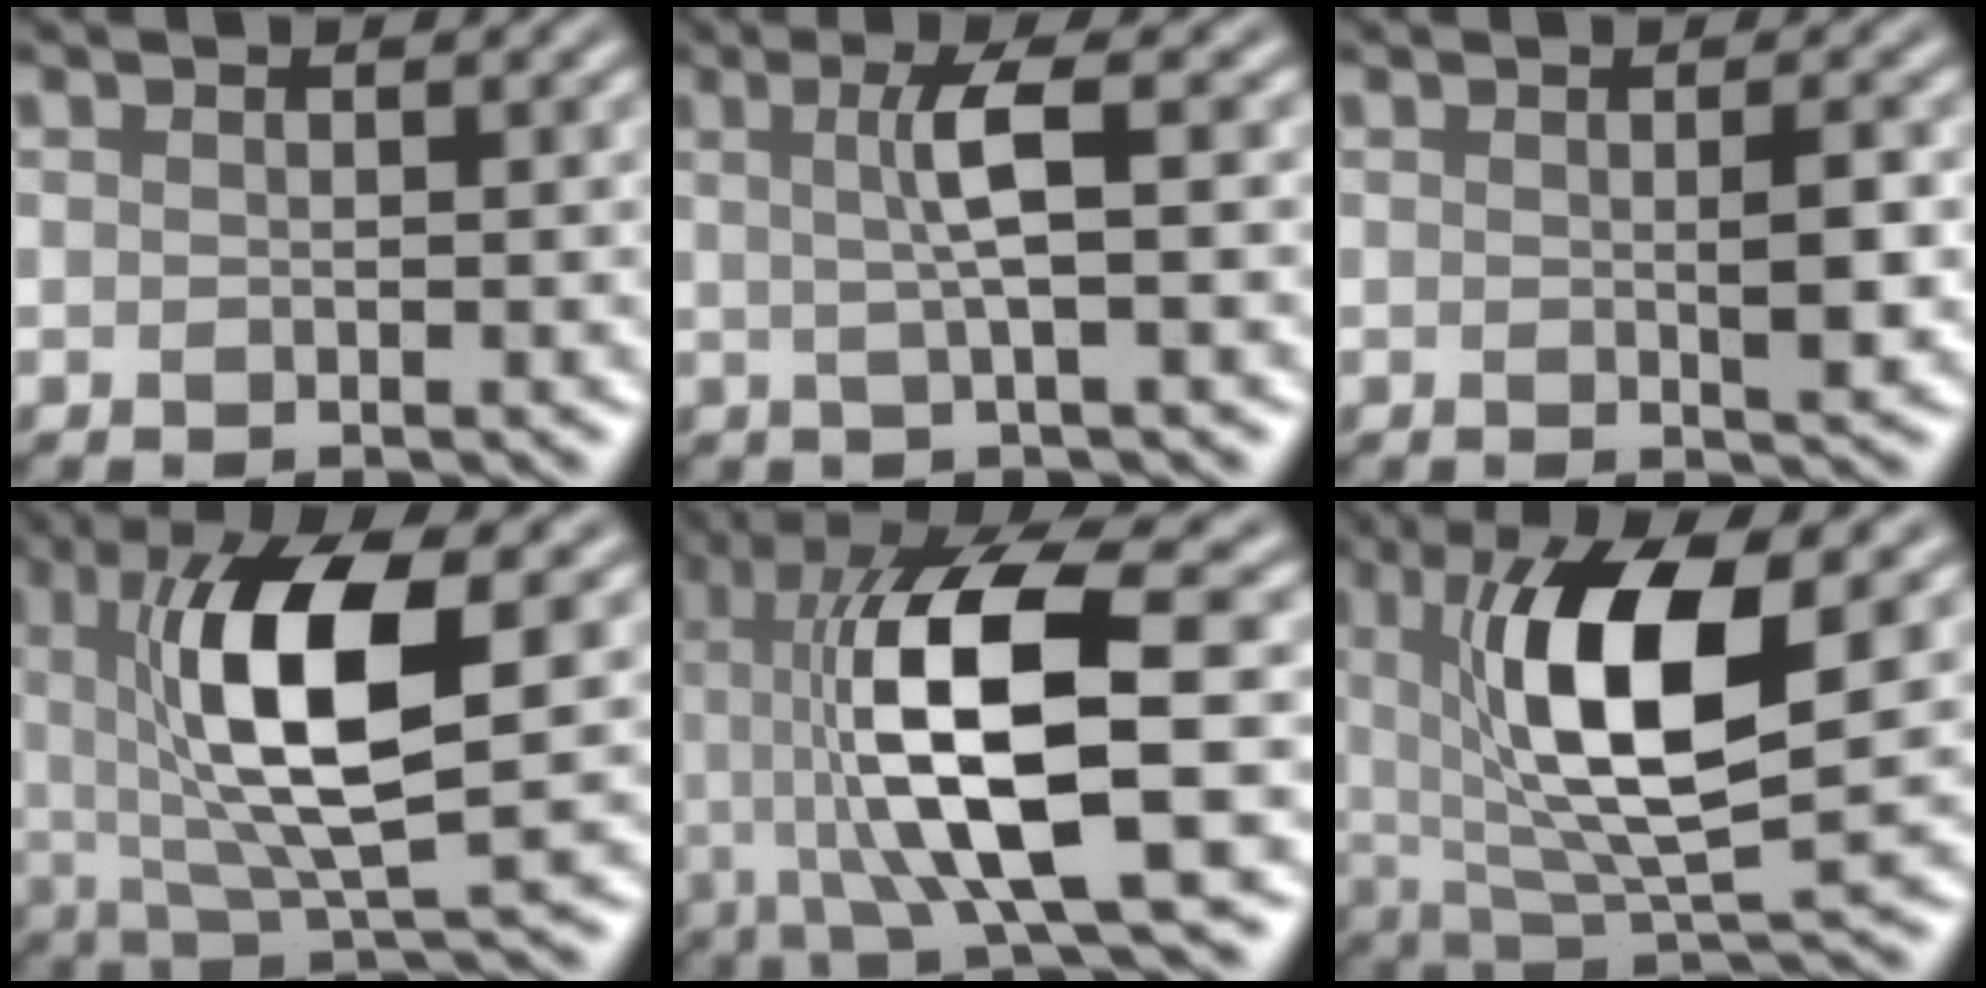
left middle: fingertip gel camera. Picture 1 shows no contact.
{"total": 3.7, "force": [0.3, 0.6, 3.6], "torque": [-0.064, 0.003, 0.002]}
{"total": 2.3, "force": [0.0, 0.4, 2.3], "torque": [-0.034, -0.002, -0.001]}
{"total": 9.7, "force": [1.4, 2.8, 9.2], "torque": [-0.157, -0.004, 0.029]}
{"total": 12.9, "force": [0.3, 3.6, 12.4], "torque": [-0.211, 0.001, 0.007]}
{"total": 10.6, "force": [1.9, 3.6, 9.8], "torque": [-0.172, -0.006, 0.037]}